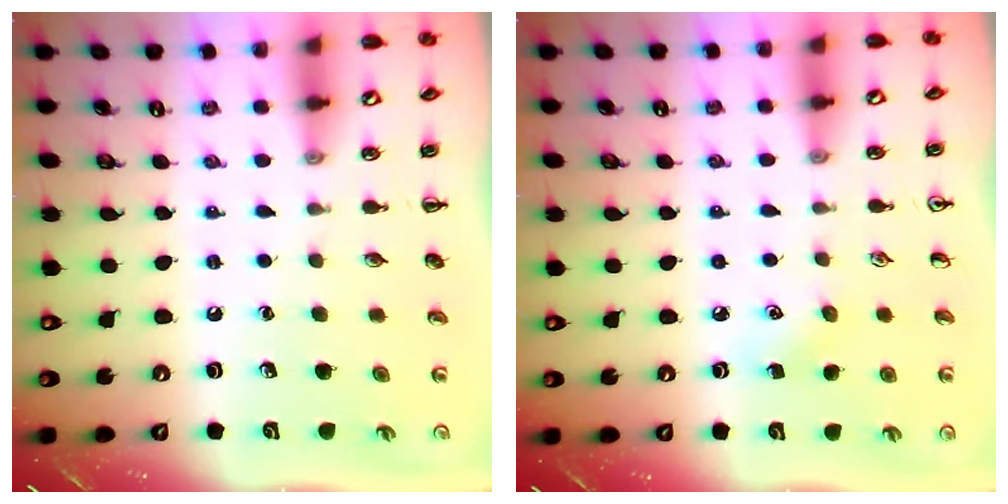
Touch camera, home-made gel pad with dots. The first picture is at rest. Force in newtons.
{"total": 4.4, "press": 4.2, "slide": 1.2}